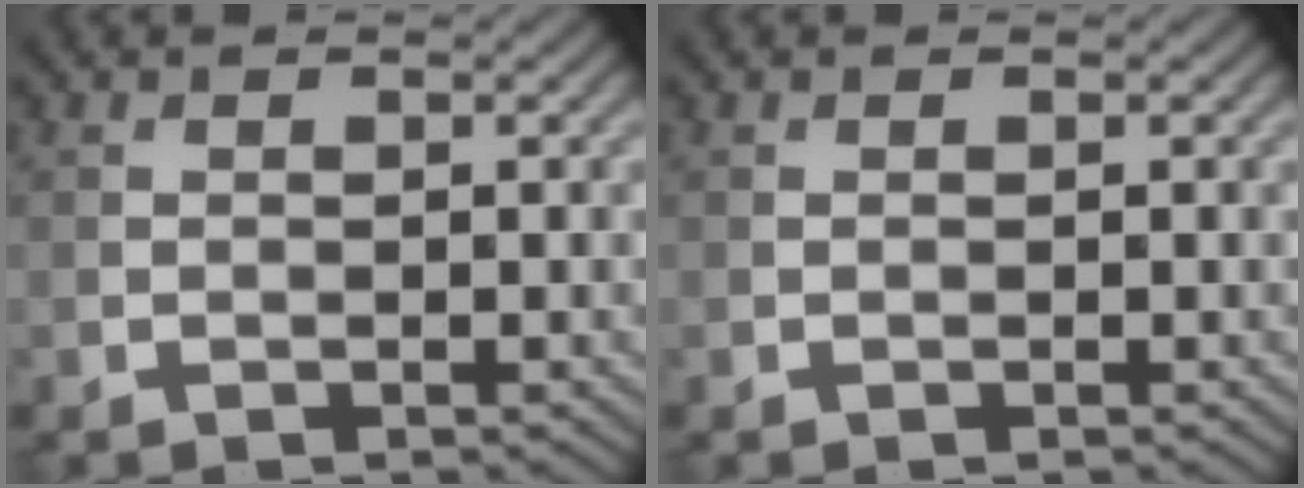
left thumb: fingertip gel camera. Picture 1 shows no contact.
{"total": 0.0}